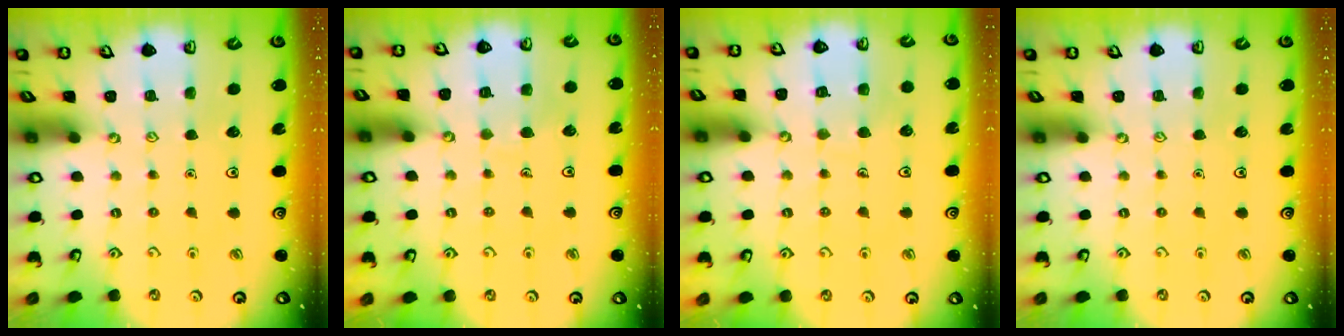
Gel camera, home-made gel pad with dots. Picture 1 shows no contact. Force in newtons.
{"total": 4.4, "press": 4.4, "slide": 0.3}
{"total": 7.0, "press": 6.9, "slide": 0.6}
{"total": 0.0}